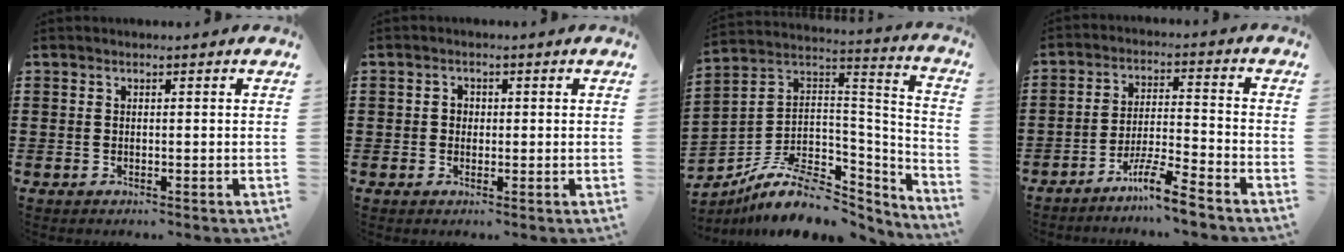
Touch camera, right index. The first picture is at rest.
{"total": 1.4, "force": [-0.1, 1.2, 0.6], "torque": [-0.013, 0.006, -0.003]}
{"total": 10.0, "force": [-6.6, 5.1, 5.5], "torque": [-0.113, 0.013, -0.122]}
{"total": 6.9, "force": [-5.9, -0.2, 3.6], "torque": [-0.080, -0.006, -0.115]}